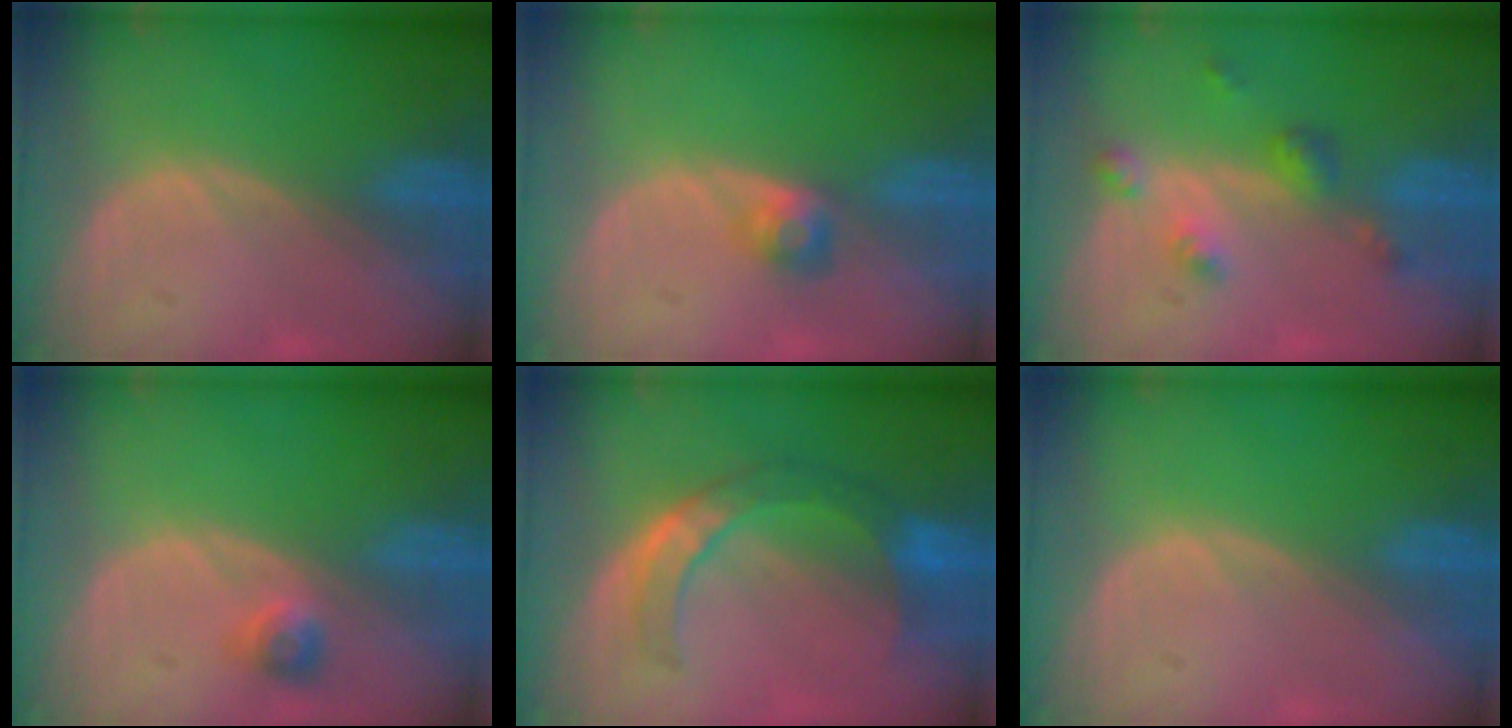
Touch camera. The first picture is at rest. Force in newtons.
{"total": 2.4, "press": 2.3, "slide": 0.7}
{"total": 4.7, "press": 4.2, "slide": 2.2}
{"total": 2.2, "press": 2.1, "slide": 0.8}
{"total": 7.1, "press": 7.0, "slide": 1.5}
{"total": 0.0}